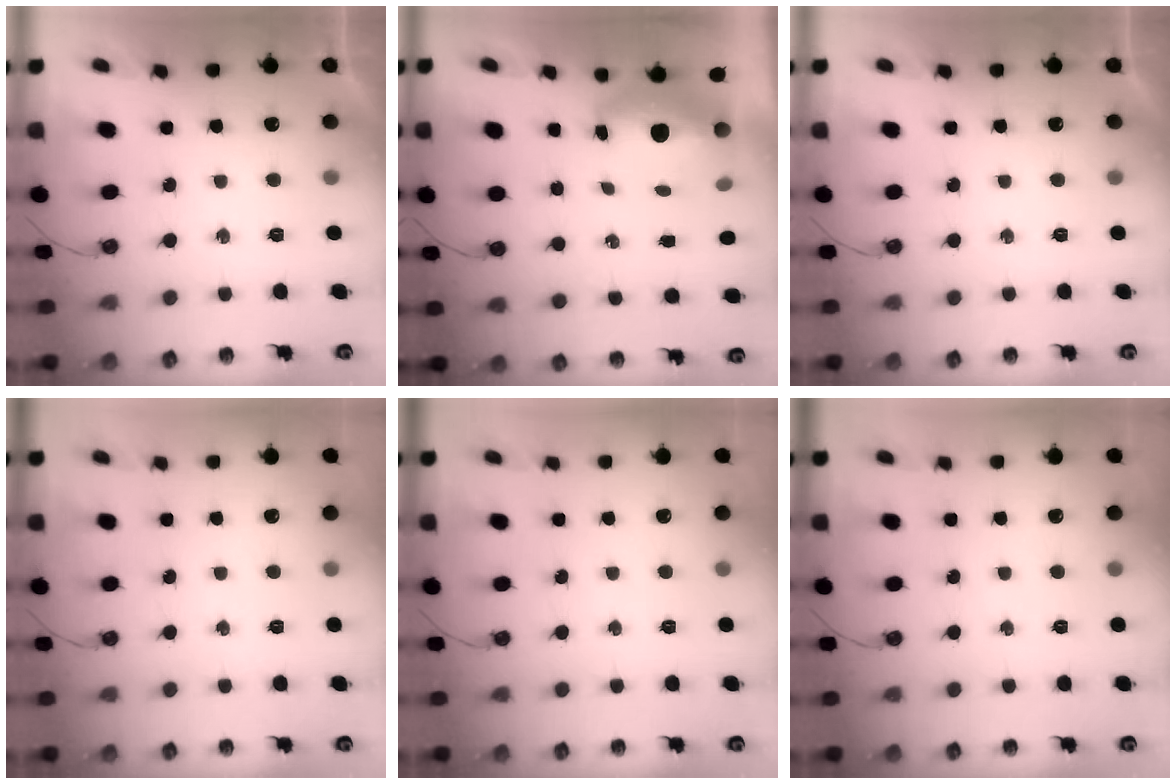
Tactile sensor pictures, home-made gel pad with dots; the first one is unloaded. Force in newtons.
{"total": 7.5, "press": 7.4, "slide": 1.2}
{"total": 0.0}
{"total": 0.0}
{"total": 0.0}
{"total": 0.0}